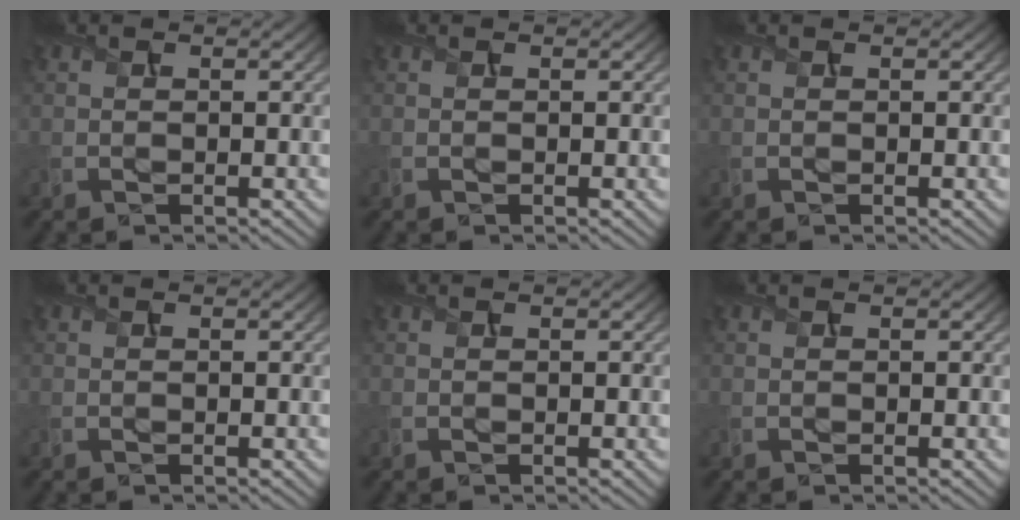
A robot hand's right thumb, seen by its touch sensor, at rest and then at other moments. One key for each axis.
{"total": 0.0}
{"total": 0.0}
{"total": 0.0}
{"total": 0.0}
{"total": 0.0}